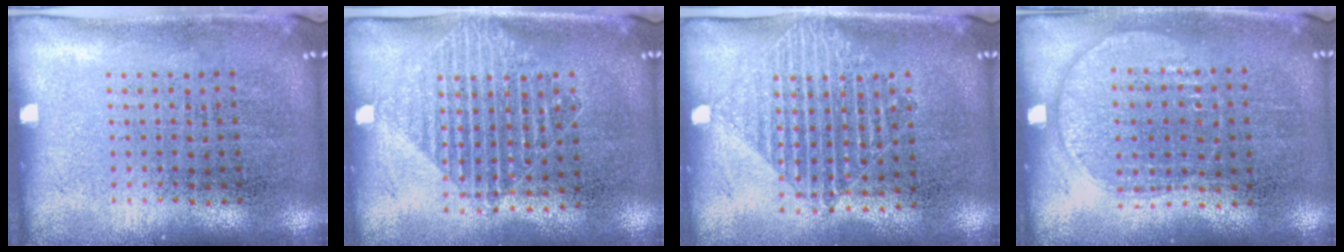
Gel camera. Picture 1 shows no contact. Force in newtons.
{"total": 1.5, "press": 1.3, "slide": 0.8}
{"total": 1.4, "press": 1.2, "slide": 0.8}
{"total": 1.0, "press": 0.9, "slide": 0.4}